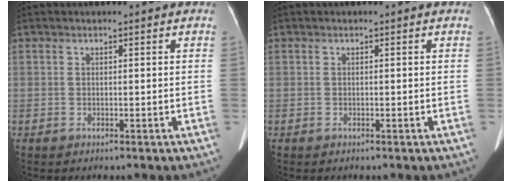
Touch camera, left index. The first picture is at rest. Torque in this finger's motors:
{"motor_torque": [0.02, 0.02, 0.00, 0.01]}